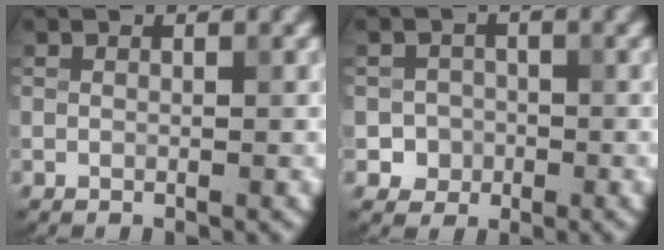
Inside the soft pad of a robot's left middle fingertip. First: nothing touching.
{"total": 2.2, "force": [-0.7, 2.1, 0.2], "torque": [0.015, 0.002, -0.013]}